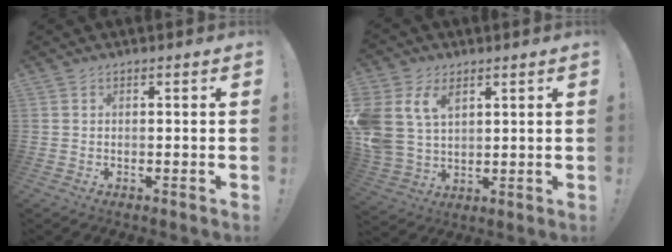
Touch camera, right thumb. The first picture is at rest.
{"total": 12.6, "force": [5.4, 9.0, 7.0], "torque": [-0.165, -0.020, 0.110]}